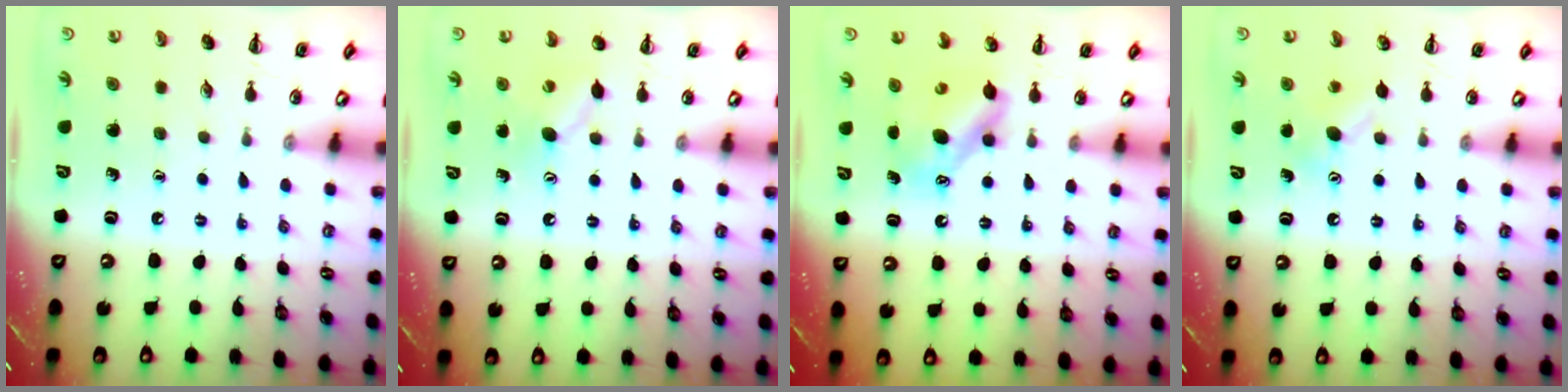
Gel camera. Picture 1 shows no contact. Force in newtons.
{"total": 7.8, "press": 7.7, "slide": 1.1}
{"total": 7.6, "press": 7.6, "slide": 1.0}
{"total": 5.1, "press": 4.9, "slide": 1.4}